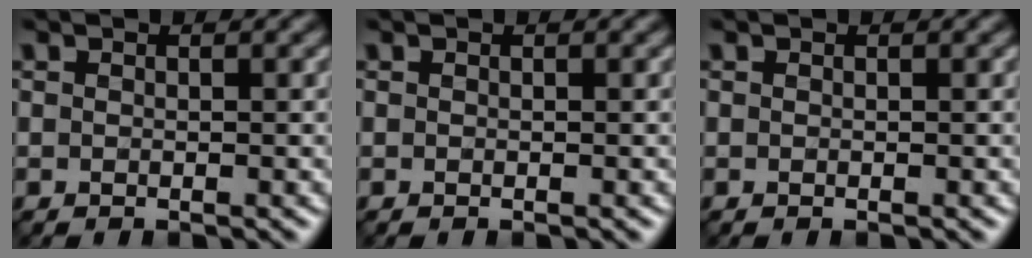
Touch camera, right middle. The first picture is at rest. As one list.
[{"total": 0.0}, {"total": 0.0}]